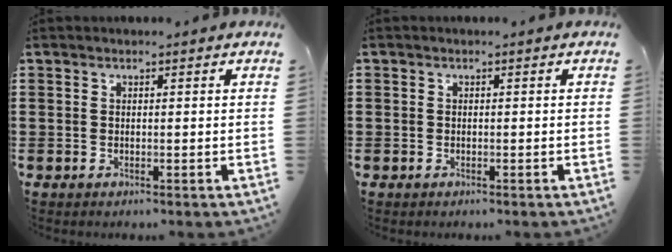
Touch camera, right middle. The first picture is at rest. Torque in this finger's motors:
{"motor_torque": [-0.60, -0.24, -1.05, -0.21]}